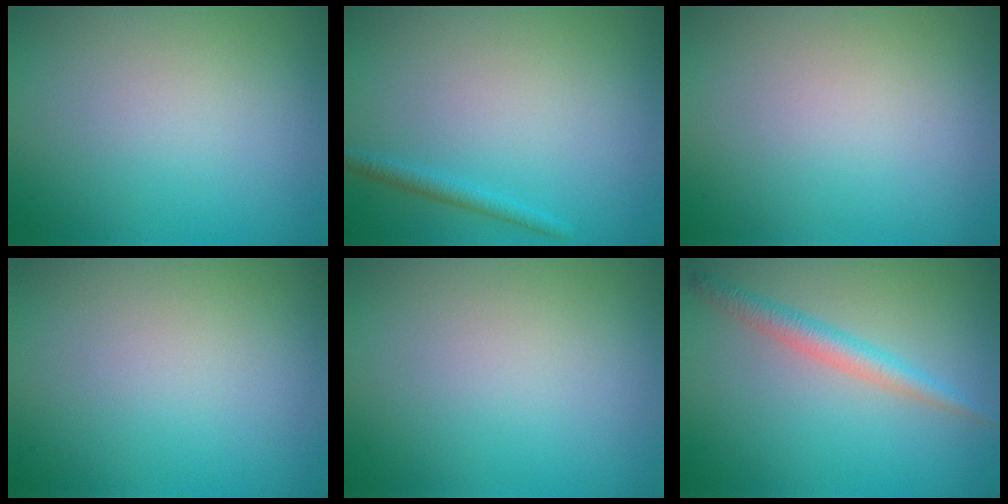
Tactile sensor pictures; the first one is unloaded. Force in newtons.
{"total": 1.3, "press": 1.3, "slide": 0.0}
{"total": 0.0}
{"total": 0.0}
{"total": 0.0}
{"total": 2.4, "press": 2.4, "slide": 0.0}